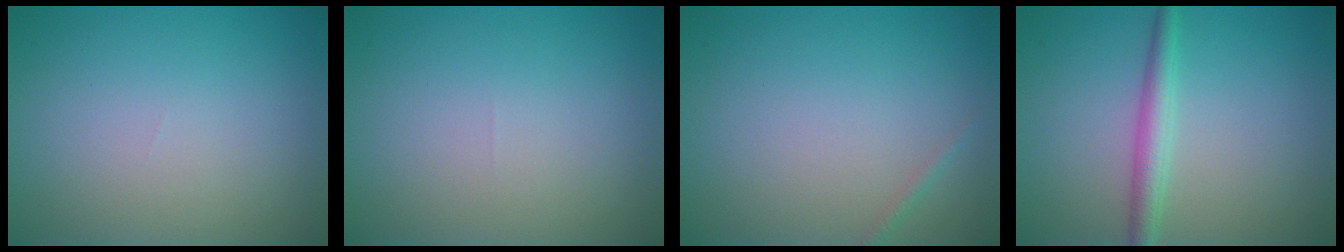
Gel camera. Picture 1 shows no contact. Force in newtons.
{"total": 0.0}
{"total": 0.6, "press": 0.6, "slide": 0.0}
{"total": 2.5, "press": 2.5, "slide": 0.1}